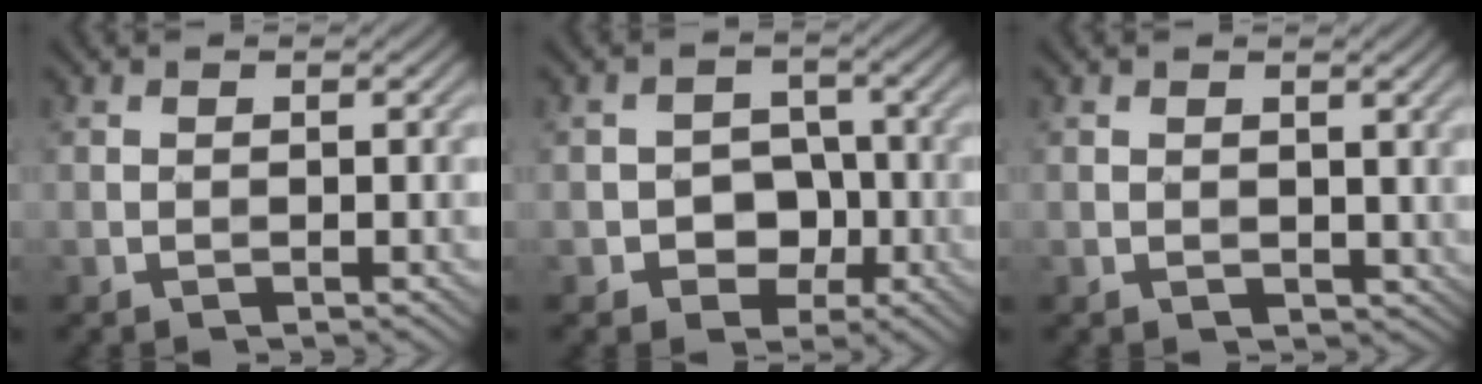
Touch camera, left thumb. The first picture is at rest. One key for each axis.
{"total": 4.7, "fx": -1.5, "fy": 3.8, "fz": 2.3, "tx": -0.027, "ty": 0.002, "tz": -0.035}
{"total": 1.6, "fx": 0.8, "fy": 1.2, "fz": 0.8, "tx": -0.018, "ty": -0.005, "tz": 0.016}